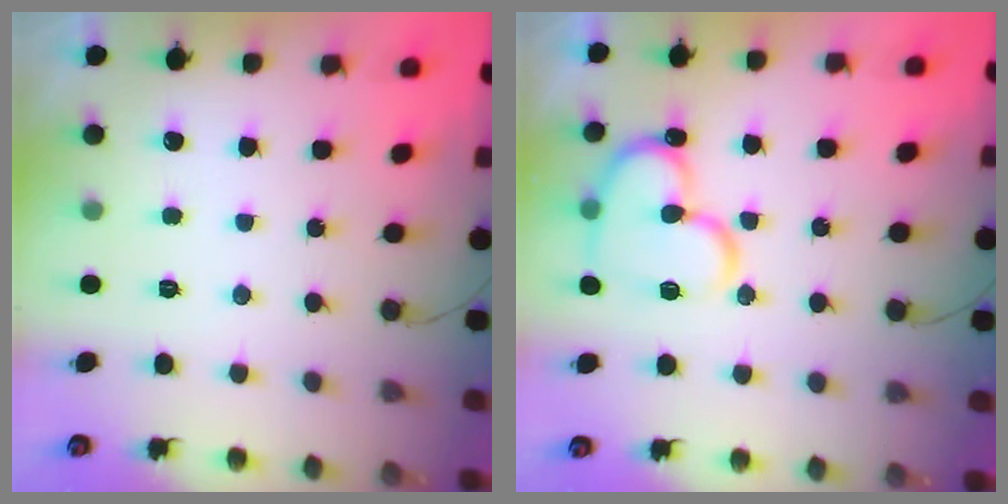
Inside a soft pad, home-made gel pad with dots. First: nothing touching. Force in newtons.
{"total": 16.7, "press": 16.6, "slide": 2.3}